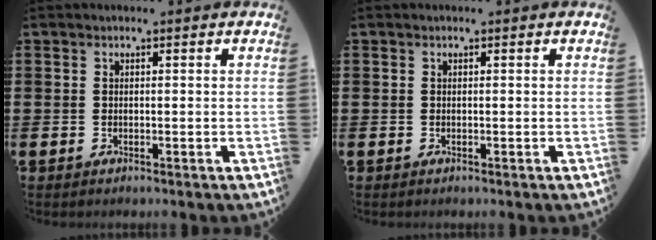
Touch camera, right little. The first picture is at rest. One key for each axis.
{"total": 0.0}